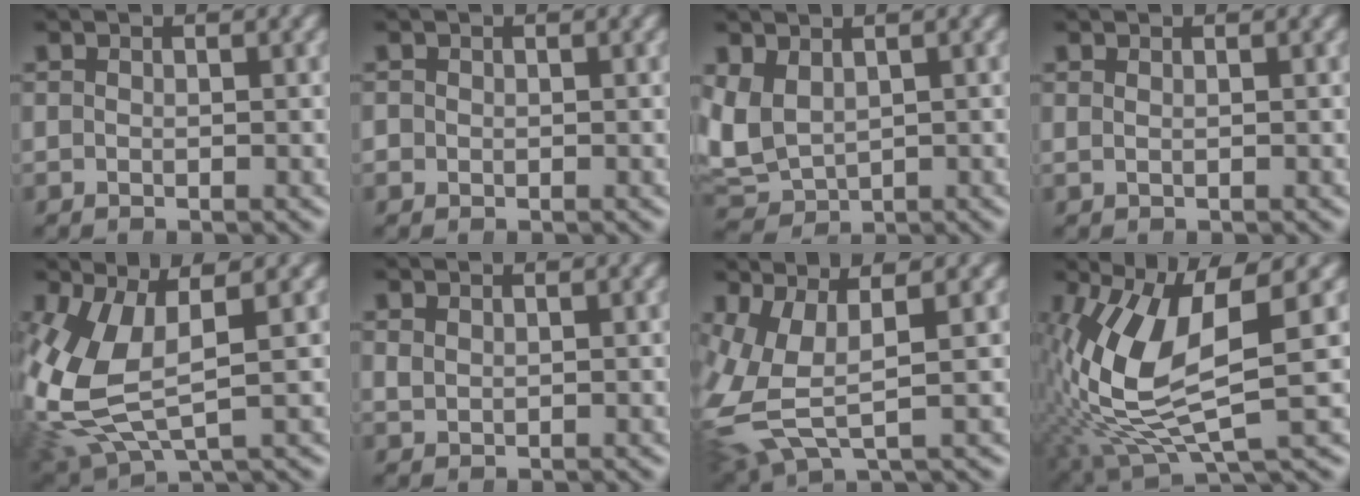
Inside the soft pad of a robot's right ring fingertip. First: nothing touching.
{"total": 1.6, "force": [0.0, 1.5, 0.2], "torque": [-0.017, -0.003, -0.003]}
{"total": 5.7, "force": [0.0, 5.2, 2.5], "torque": [-0.110, -0.036, 0.020]}
{"total": 0.6, "force": [0.3, -0.4, 0.2], "torque": [-0.005, -0.006, 0.007]}
{"total": 7.8, "force": [0.3, 5.2, 5.8], "torque": [-0.165, -0.029, 0.024]}
{"total": 0.6, "force": [0.6, 0.1, 0.0], "torque": [-0.004, -0.008, 0.019]}
{"total": 8.1, "force": [0.6, 5.8, 5.6], "torque": [-0.144, -0.026, 0.020]}
{"total": 10.1, "force": [0.3, 4.9, 8.8], "torque": [-0.174, -0.019, 0.024]}